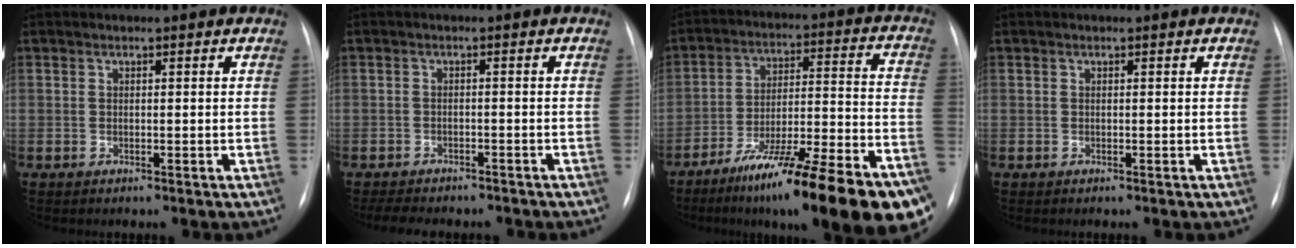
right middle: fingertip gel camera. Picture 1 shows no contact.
{"total": 8.1, "force": [-6.9, 2.9, 3.1], "torque": [-0.051, 0.001, -0.089]}
{"total": 25.6, "force": [-17.3, 2.7, 18.6], "torque": [-0.202, -0.002, -0.275]}
{"total": 0.0}